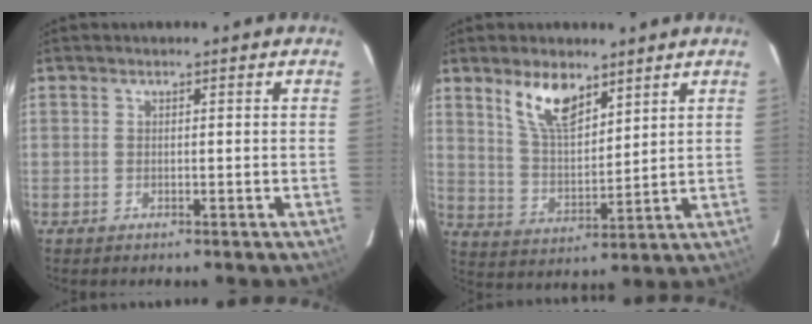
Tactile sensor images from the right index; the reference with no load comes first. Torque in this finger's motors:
{"motor_torque": [0.65, 0.55, 0.40, 0.11]}